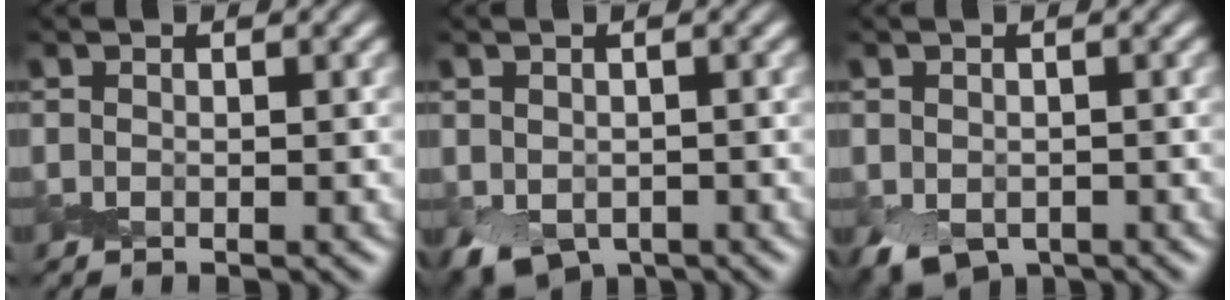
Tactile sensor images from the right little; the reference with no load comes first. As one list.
[{"total": 3.7, "force": [-1.7, 2.5, 2.1], "torque": [-0.036, -0.014, -0.026]}, {"total": 3.2, "force": [-1.6, 2.2, 1.8], "torque": [-0.030, -0.015, -0.026]}]